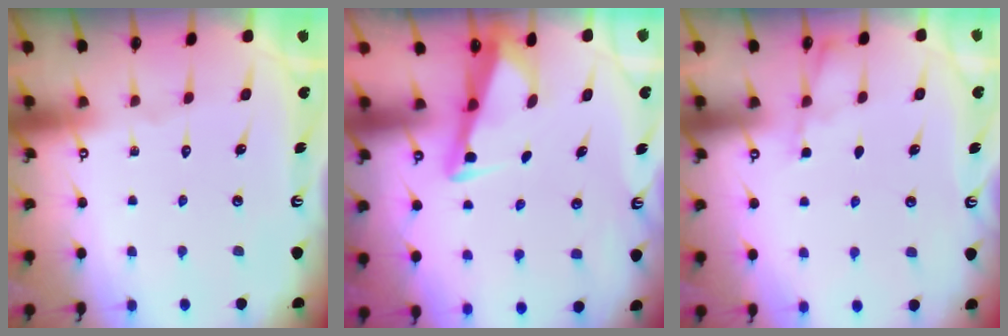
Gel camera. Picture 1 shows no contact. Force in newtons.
{"total": 2.8, "press": 2.7, "slide": 0.4}
{"total": 2.4, "press": 2.4, "slide": 0.5}